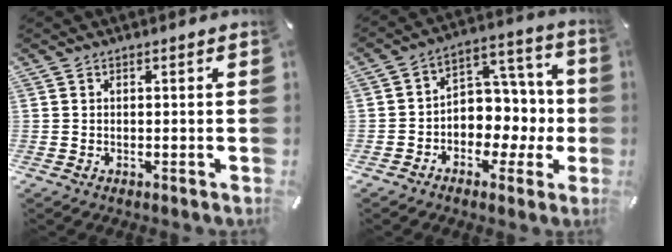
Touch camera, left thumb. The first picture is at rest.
{"total": 9.2, "force": [-1.5, 8.2, 3.8], "torque": [-0.041, 0.002, -0.021]}